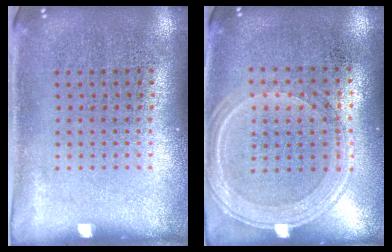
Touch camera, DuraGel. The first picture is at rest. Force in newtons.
{"total": 1.2, "press": 1.1, "slide": 0.3}